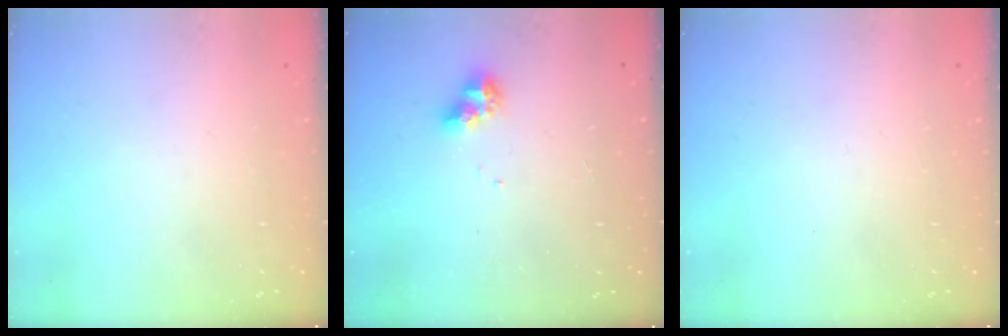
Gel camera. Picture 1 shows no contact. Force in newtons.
{"total": 7.4, "press": 7.3, "slide": 1.0}
{"total": 0.0}